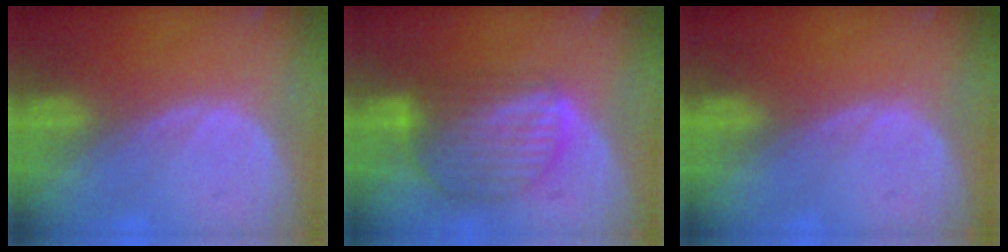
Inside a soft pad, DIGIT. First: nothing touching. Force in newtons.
{"total": 8.9, "press": 7.7, "slide": 4.4}
{"total": 0.0}